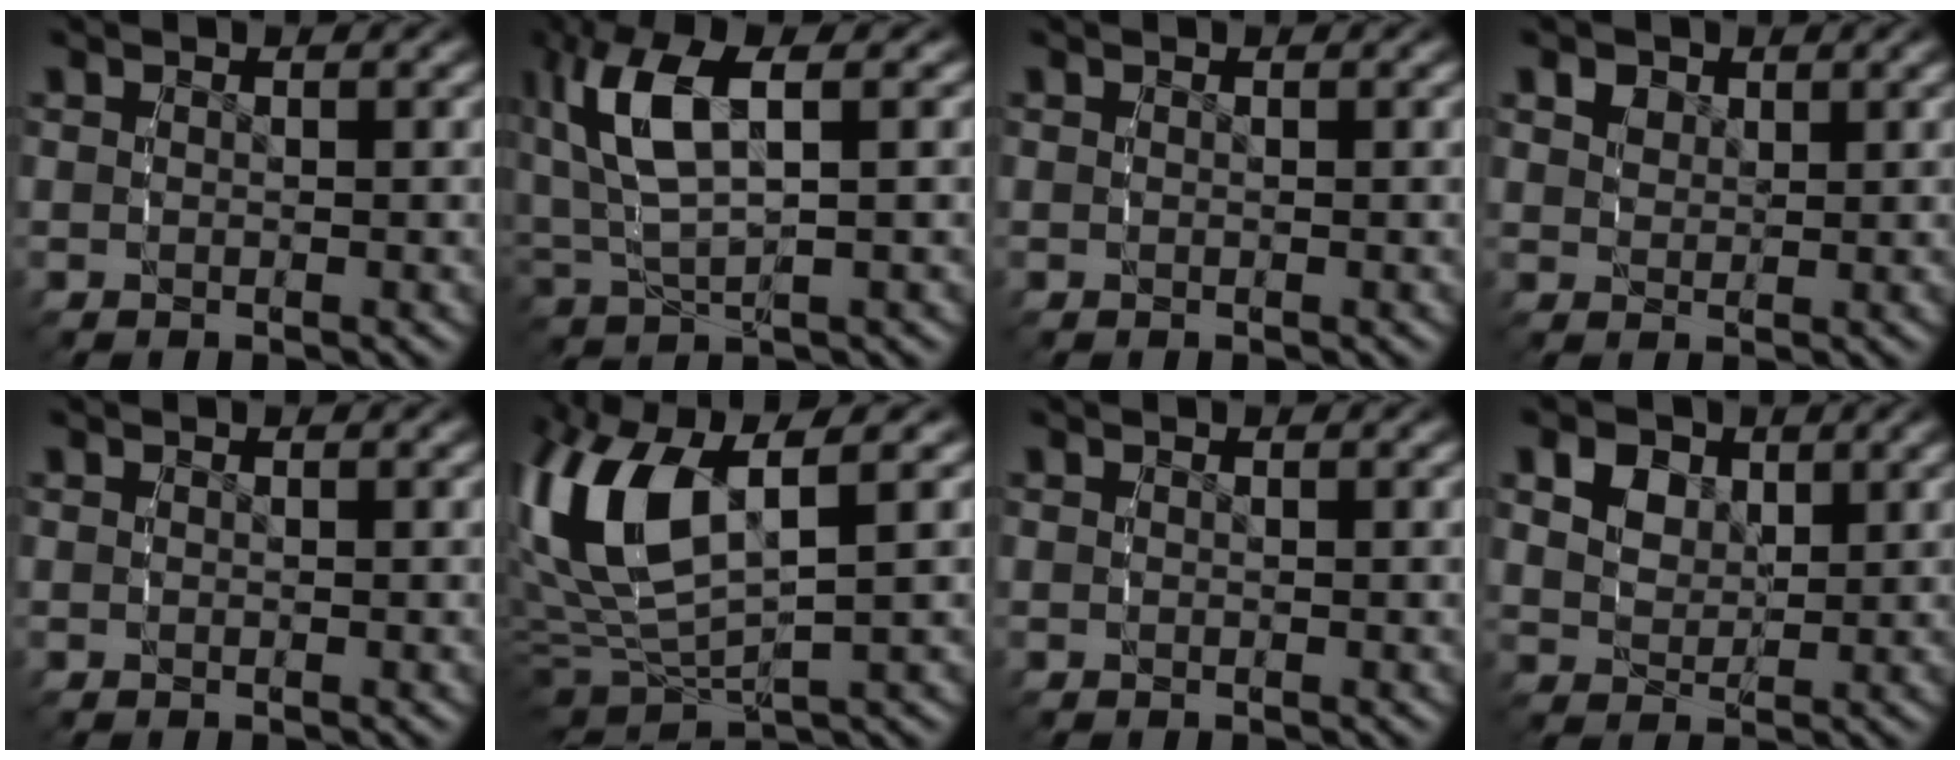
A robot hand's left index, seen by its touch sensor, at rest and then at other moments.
{"total": 6.2, "force": [1.4, 3.2, 5.2], "torque": [-0.133, -0.001, 0.030]}
{"total": 0.0}
{"total": 1.6, "force": [1.0, 1.2, 0.5], "torque": [-0.004, -0.001, 0.025]}
{"total": 0.0}
{"total": 8.4, "force": [1.8, 5.1, 6.5], "torque": [-0.167, 0.000, 0.035]}
{"total": 0.0}
{"total": 4.1, "force": [1.7, 3.2, 1.9], "torque": [-0.033, -0.004, 0.031]}